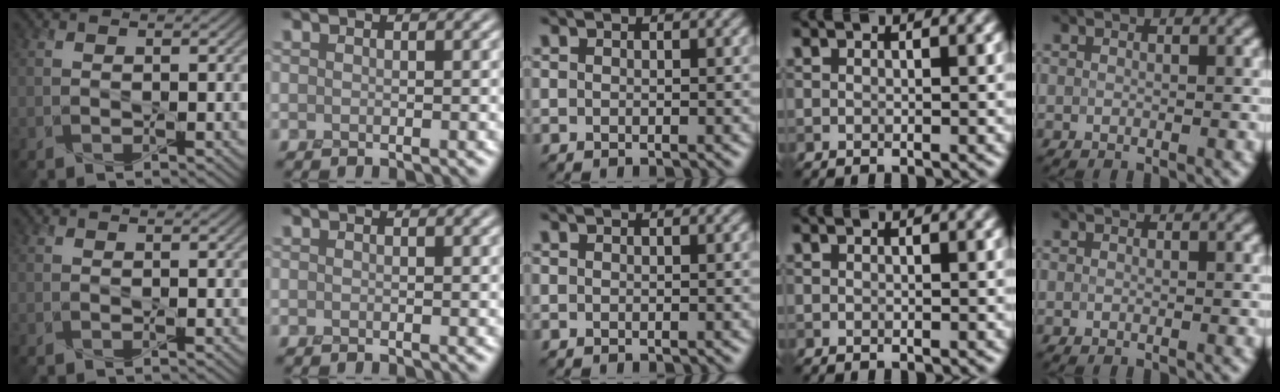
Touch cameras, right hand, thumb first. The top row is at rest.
{}